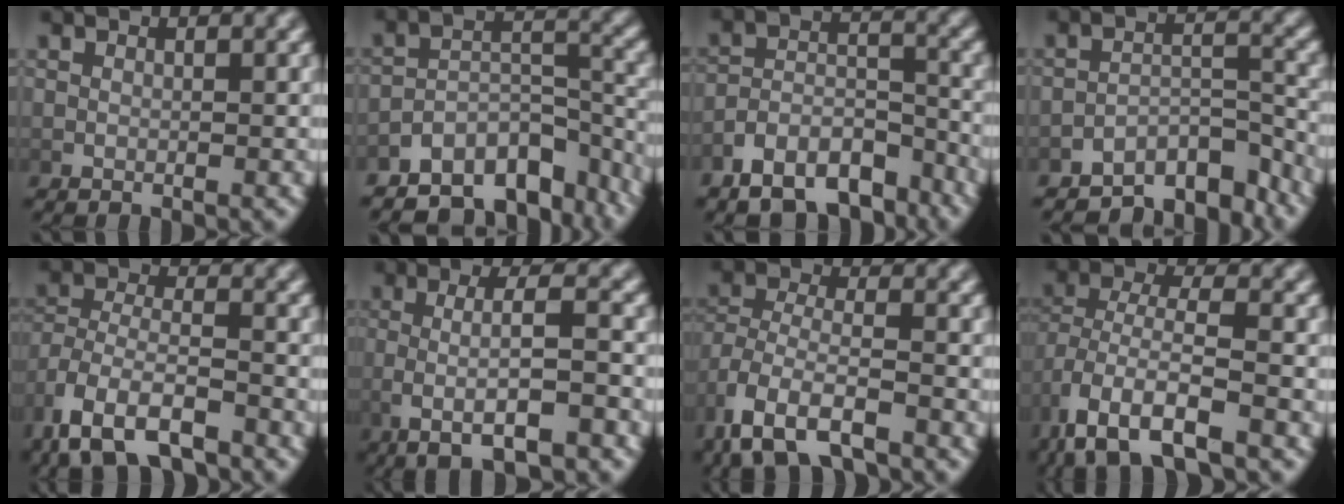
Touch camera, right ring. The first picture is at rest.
{"total": 10.1, "force": [-7.3, 4.9, 5.0], "torque": [-0.065, -0.020, -0.108]}
{"total": 8.8, "force": [-7.4, 3.9, 3.0], "torque": [-0.037, -0.016, -0.117]}
{"total": 8.2, "force": [-7.0, 2.7, 3.2], "torque": [-0.035, -0.016, -0.103]}
{"total": 6.1, "force": [-3.7, 3.2, 3.6], "torque": [-0.093, -0.041, -0.042]}
{"total": 5.4, "force": [-1.1, 1.7, 5.0], "torque": [-0.090, 0.001, -0.013]}
{"total": 5.0, "force": [-2.7, 2.8, 3.2], "torque": [-0.093, -0.038, -0.026]}
{"total": 5.5, "force": [-2.7, 2.5, 4.0], "torque": [-0.102, -0.027, -0.029]}